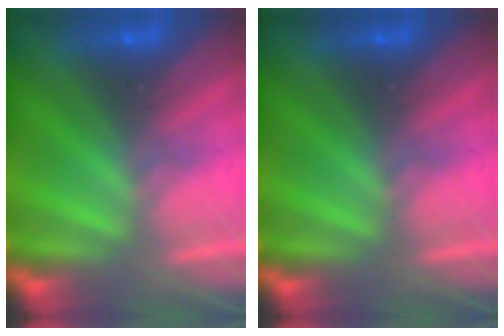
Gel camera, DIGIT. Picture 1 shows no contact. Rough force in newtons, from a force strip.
{"total": 0.0}